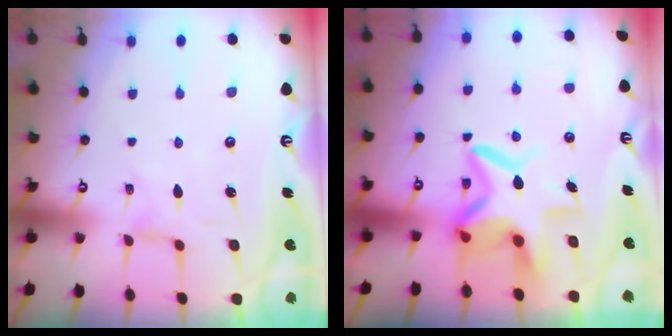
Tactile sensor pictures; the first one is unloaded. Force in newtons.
{"total": 10.0, "press": 9.9, "slide": 1.2}